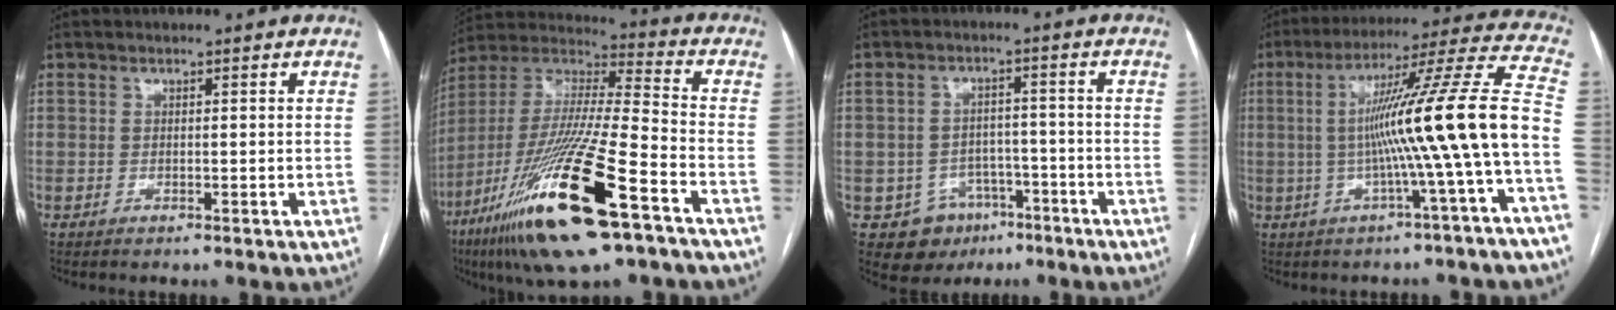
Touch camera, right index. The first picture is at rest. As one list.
[{"total": 25.3, "force": [-12.9, 2.7, 21.6], "torque": [-0.437, -0.054, -0.234]}, {"total": 7.3, "force": [-3.7, 6.2, 1.4], "torque": [-0.018, 0.012, -0.044]}, {"total": 16.9, "force": [-2.4, -2.1, 16.6], "torque": [-0.247, 0.021, -0.045]}]